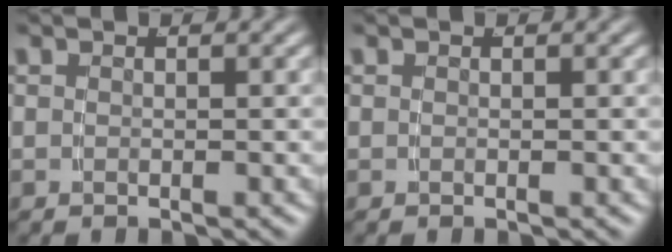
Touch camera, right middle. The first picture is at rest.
{"total": 0.0}